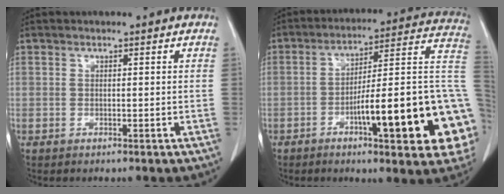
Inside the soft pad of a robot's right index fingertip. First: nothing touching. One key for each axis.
{"total": 23.8, "fx": -6.2, "fy": 3.1, "fz": 22.8, "tx": -0.221, "ty": 0.020, "tz": -0.078}